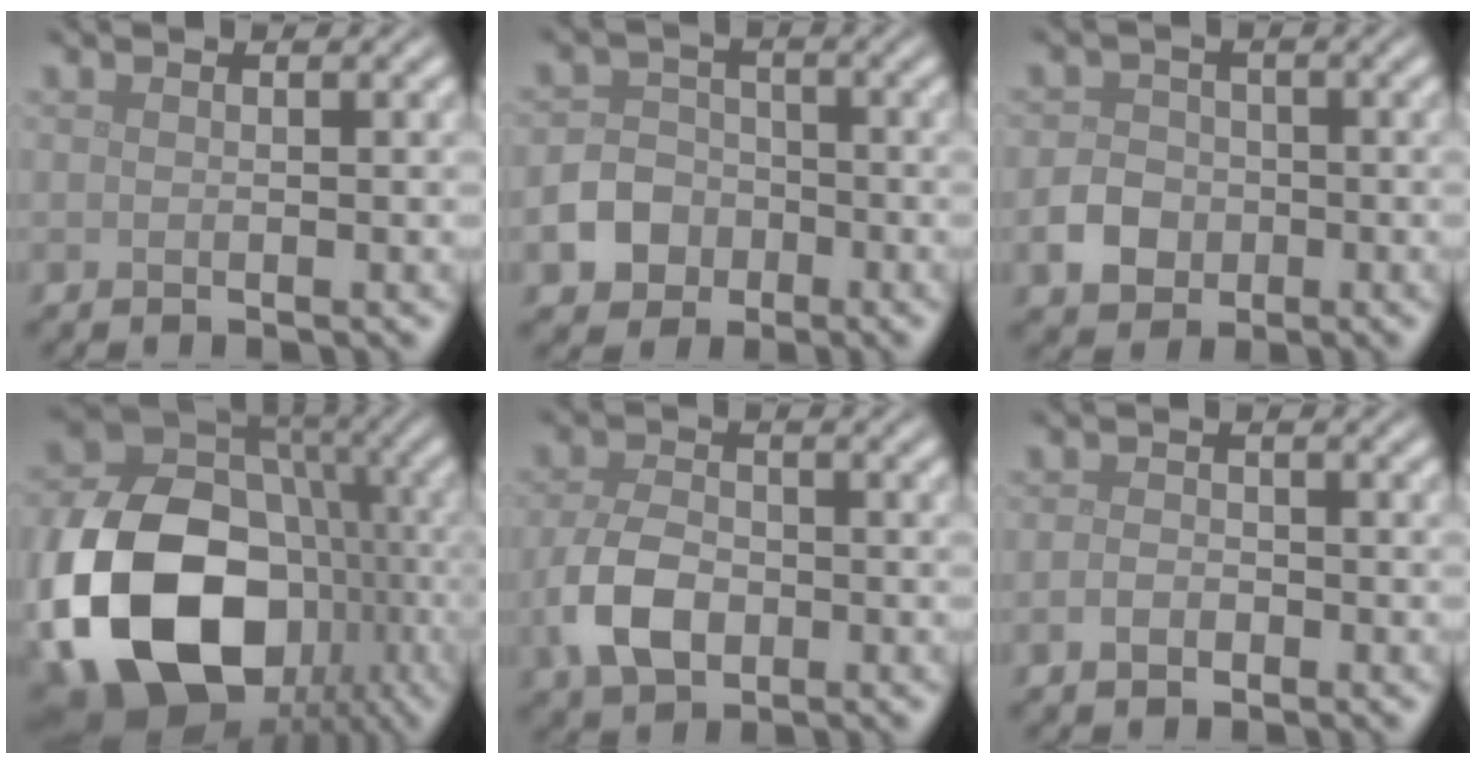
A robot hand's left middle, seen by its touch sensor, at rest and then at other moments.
{"total": 4.3, "force": [-1.9, 3.6, 1.4], "torque": [-0.008, -0.001, -0.049]}
{"total": 3.2, "force": [-1.0, 2.7, 1.4], "torque": [-0.021, 0.001, -0.022]}
{"total": 17.5, "force": [-5.3, 12.9, 10.7], "torque": [-0.220, -0.032, -0.089]}
{"total": 4.9, "force": [-1.4, 3.3, 3.4], "torque": [-0.077, -0.005, -0.029]}
{"total": 1.4, "force": [-0.7, 1.0, 0.7], "torque": [-0.013, 0.000, -0.016]}